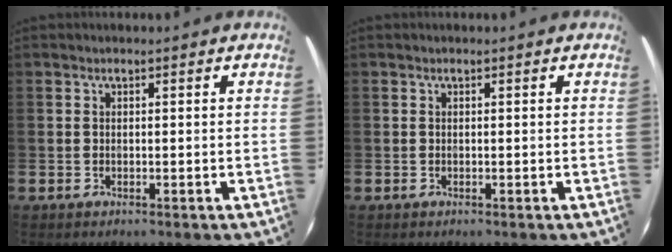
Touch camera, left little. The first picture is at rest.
{"total": 0.0}